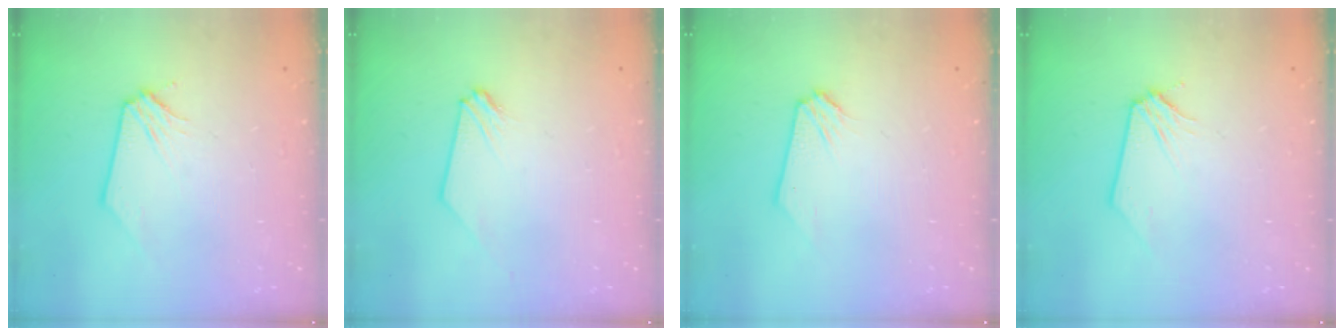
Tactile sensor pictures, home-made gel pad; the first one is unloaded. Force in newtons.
{"total": 0.0}
{"total": 0.0}
{"total": 0.0}